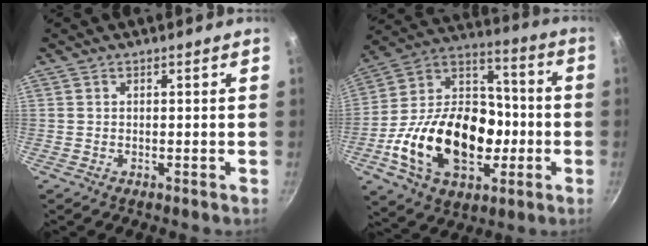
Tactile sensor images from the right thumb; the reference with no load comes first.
{"total": 26.8, "force": [-6.3, 18.1, 18.8], "torque": [-0.300, 0.055, -0.108]}